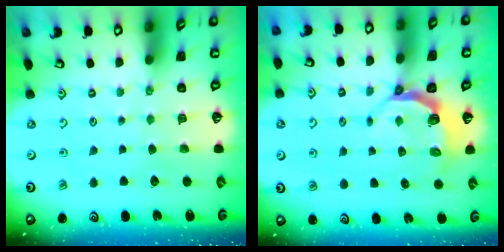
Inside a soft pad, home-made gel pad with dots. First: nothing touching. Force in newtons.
{"total": 4.9, "press": 4.0, "slide": 2.8}